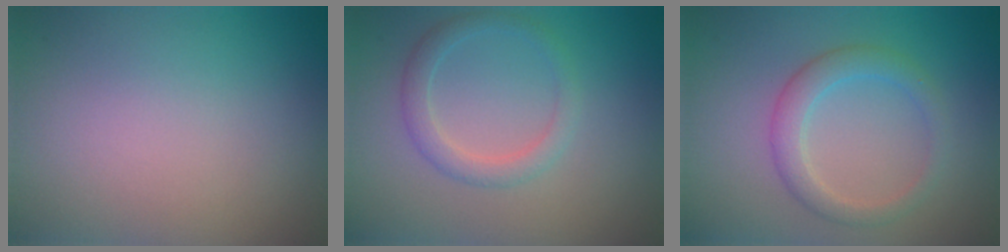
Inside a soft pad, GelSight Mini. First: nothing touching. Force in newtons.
{"total": 2.2, "press": 2.2, "slide": 0.1}
{"total": 2.8, "press": 2.8, "slide": 0.1}